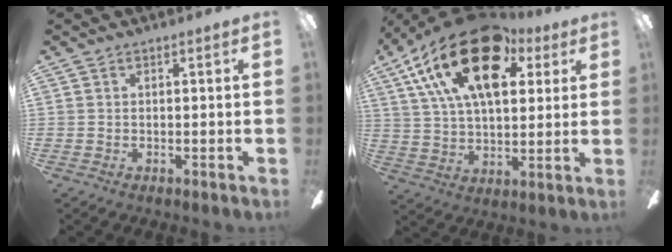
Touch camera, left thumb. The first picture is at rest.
{"total": 24.7, "force": [12.3, 12.7, 17.2], "torque": [-0.302, -0.042, 0.208]}